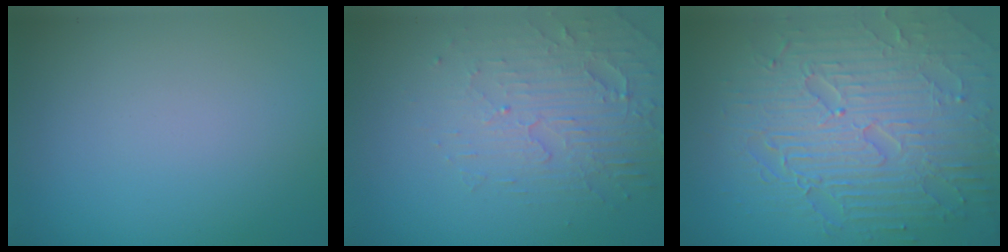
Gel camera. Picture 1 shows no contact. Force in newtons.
{"total": 5.2, "press": 3.2, "slide": 4.0}
{"total": 8.8, "press": 6.3, "slide": 6.1}